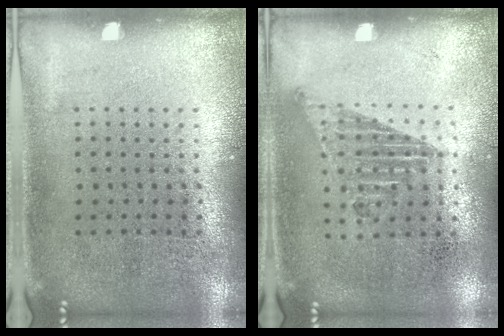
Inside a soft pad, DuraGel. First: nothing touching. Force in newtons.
{"total": 1.2, "press": 1.0, "slide": 0.6}